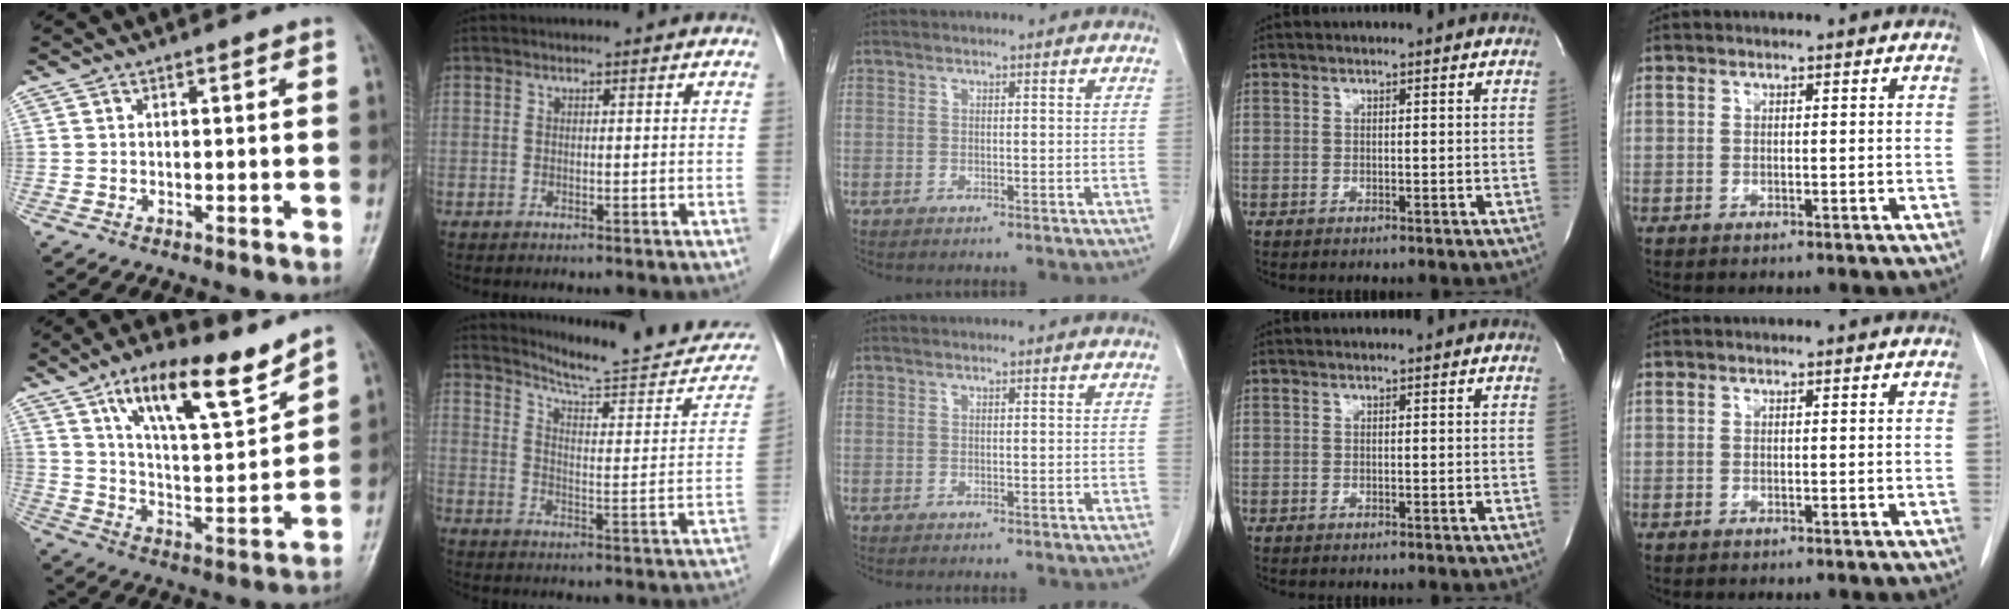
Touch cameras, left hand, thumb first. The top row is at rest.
{"thumb": {"total": 15.8, "force": [10.5, 4.7, 10.8], "torque": [-0.155, -0.059, 0.186]}, "index": {"total": 17.9, "force": [17.0, 1.4, 5.5], "torque": [-0.068, -0.064, 0.216]}}